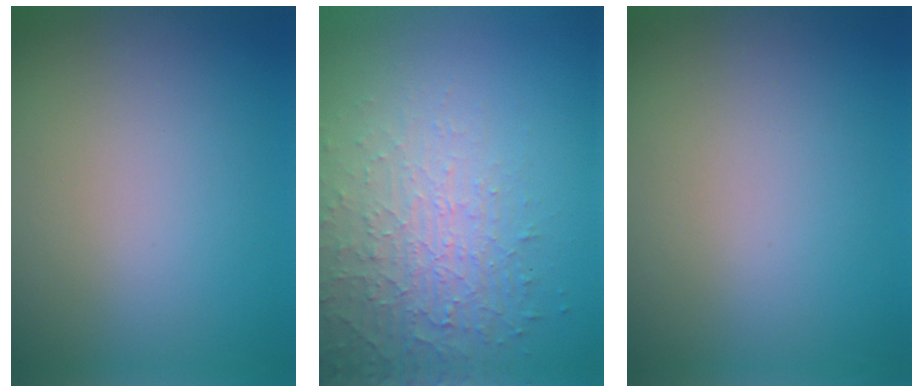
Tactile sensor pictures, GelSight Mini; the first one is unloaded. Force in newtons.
{"total": 5.2, "press": 3.3, "slide": 3.9}
{"total": 0.0}